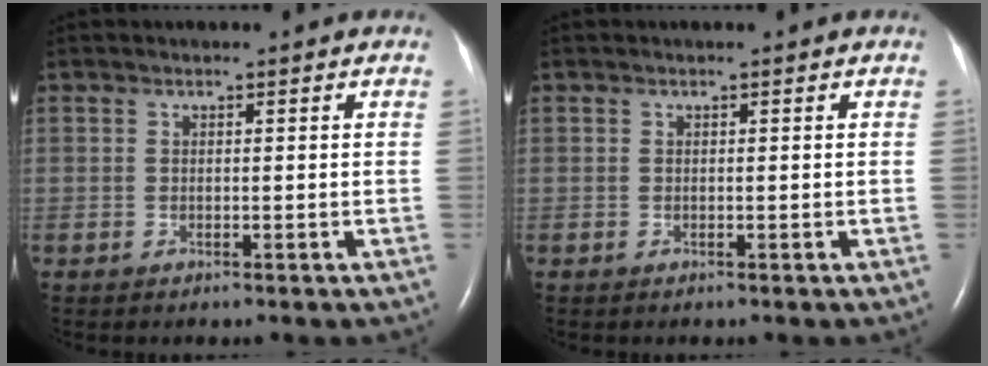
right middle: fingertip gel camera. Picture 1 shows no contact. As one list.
[{"total": 0.0}]